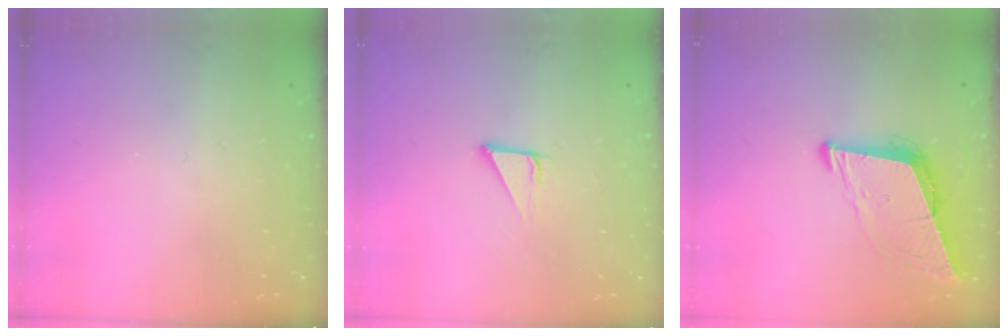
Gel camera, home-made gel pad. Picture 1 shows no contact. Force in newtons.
{"total": 2.9, "press": 2.9, "slide": 0.1}
{"total": 9.1, "press": 8.3, "slide": 3.7}